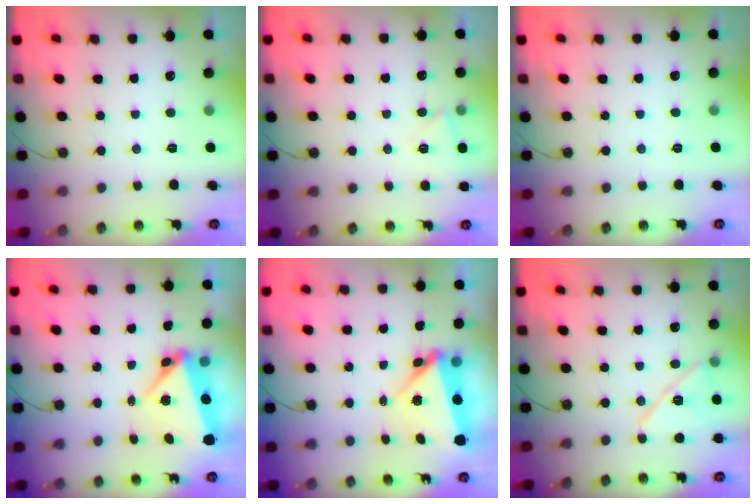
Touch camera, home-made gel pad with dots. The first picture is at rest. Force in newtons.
{"total": 4.5, "press": 4.3, "slide": 1.0}
{"total": 3.4, "press": 2.7, "slide": 2.1}
{"total": 6.8, "press": 6.5, "slide": 2.2}
{"total": 10.6, "press": 5.6, "slide": 9.0}
{"total": 13.2, "press": 13.2, "slide": 0.6}